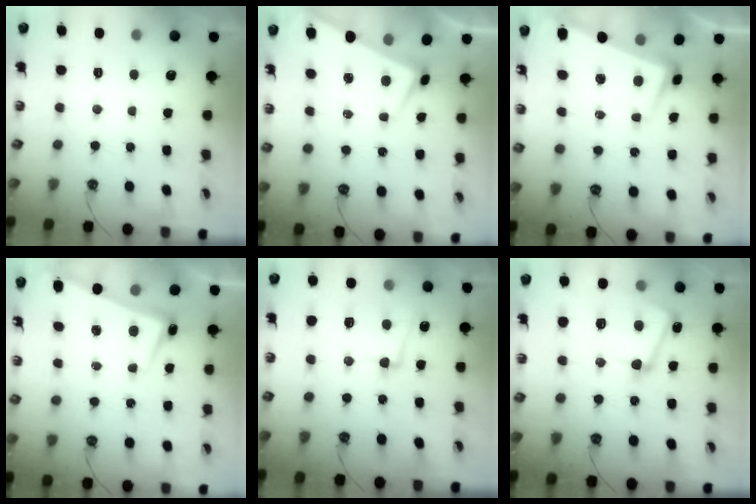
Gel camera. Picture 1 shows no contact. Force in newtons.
{"total": 3.1, "press": 3.1, "slide": 0.0}
{"total": 2.1, "press": 0.5, "slide": 2.1}
{"total": 2.8, "press": 2.7, "slide": 0.7}
{"total": 6.1, "press": 5.9, "slide": 1.5}
{"total": 12.0, "press": 11.8, "slide": 2.1}